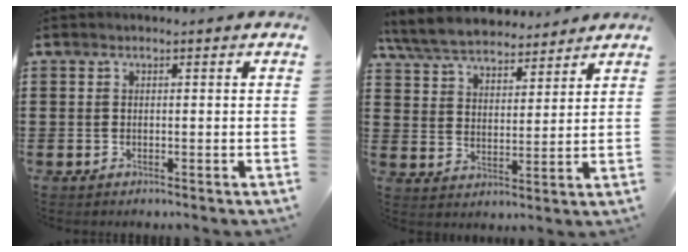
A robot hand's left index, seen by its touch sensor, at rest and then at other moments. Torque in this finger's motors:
{"motor_torque": [0.60, -1.54, 0.45, 0.21]}